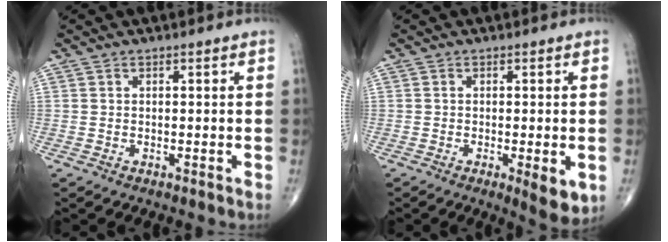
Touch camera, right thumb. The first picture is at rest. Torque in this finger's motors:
{"motor_torque": [0.71, 0.98, 0.66, -0.27, 0.17]}